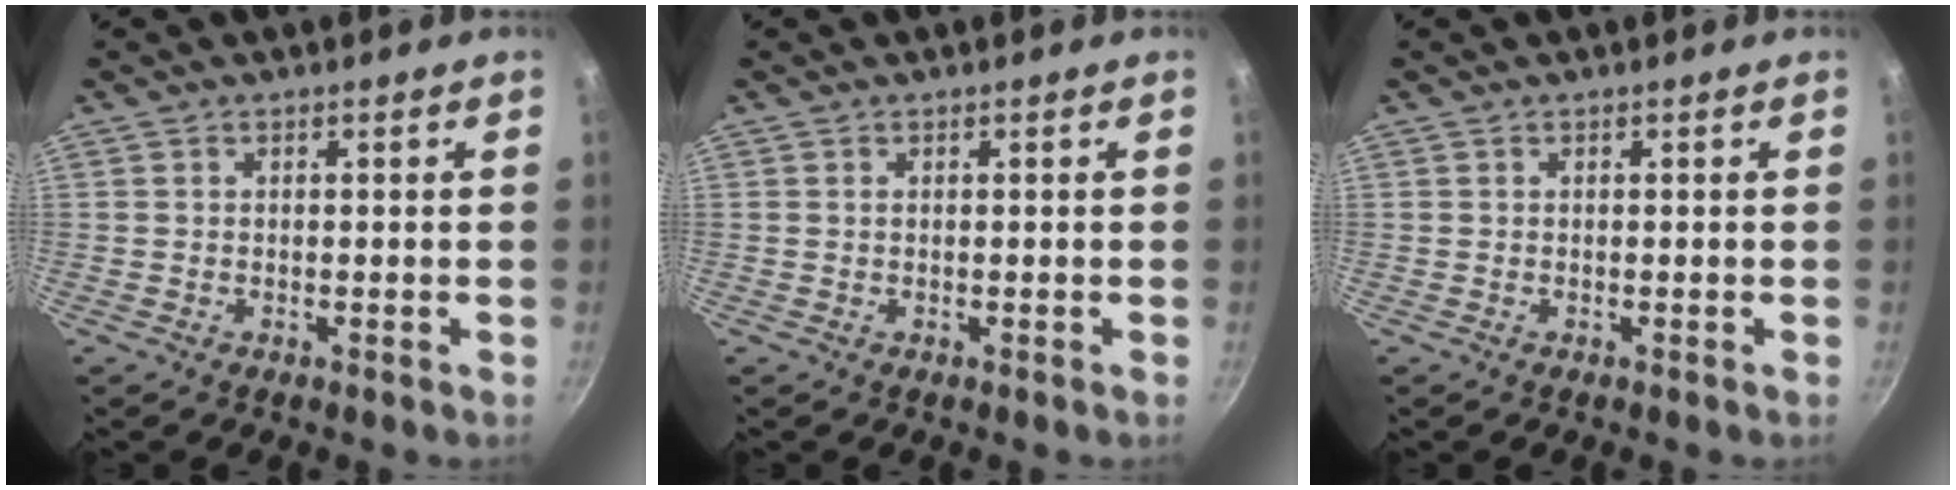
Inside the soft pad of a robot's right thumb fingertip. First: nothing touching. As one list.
[{"total": 0.0}, {"total": 0.0}]